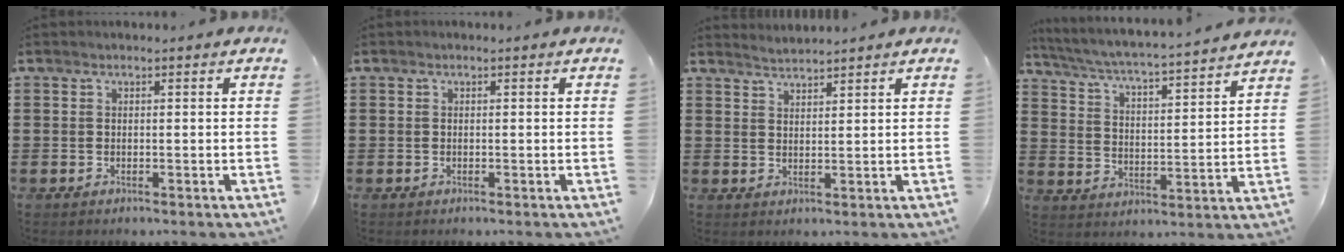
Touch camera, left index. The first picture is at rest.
{"total": 0.0}
{"total": 1.9, "force": [1.9, -0.5, -0.2], "torque": [0.000, -0.001, 0.037]}
{"total": 3.9, "force": [3.6, -0.7, 1.3], "torque": [-0.046, -0.038, 0.051]}